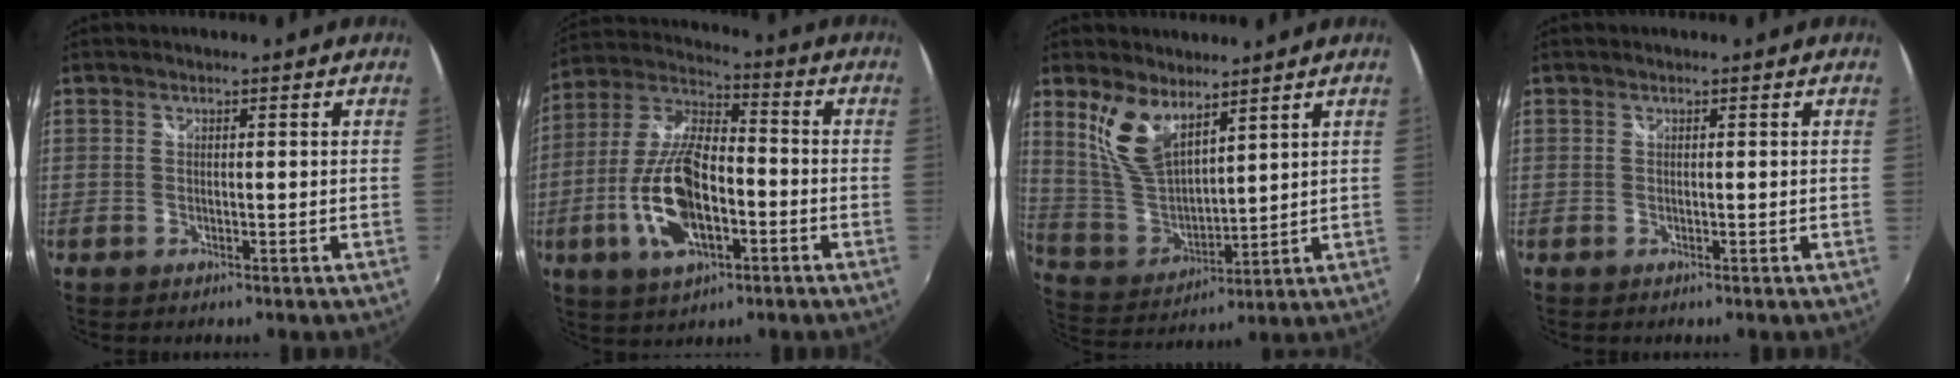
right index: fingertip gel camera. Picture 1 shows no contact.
{"total": 16.2, "force": [-4.8, 7.2, 13.7], "torque": [-0.288, -0.003, -0.088]}
{"total": 11.0, "force": [6.7, 5.0, 7.2], "torque": [-0.146, -0.002, 0.147]}
{"total": 0.0}